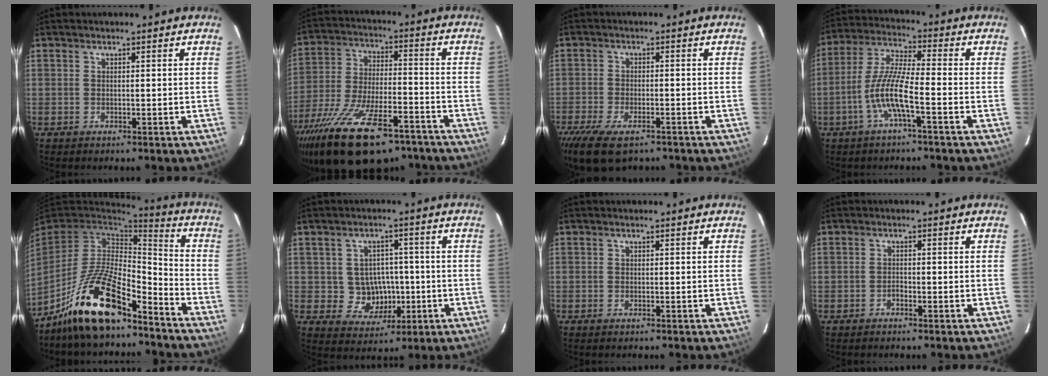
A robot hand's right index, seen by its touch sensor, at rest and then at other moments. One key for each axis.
{"total": 25.9, "fx": -18.1, "fy": 9.8, "fz": 15.7, "tx": -0.309, "ty": -0.047, "tz": -0.282}
{"total": 11.6, "fx": -8.2, "fy": 4.6, "fz": 6.8, "tx": -0.163, "ty": -0.038, "tz": -0.142}
{"total": 9.1, "fx": -3.7, "fy": 0.8, "fz": 8.3, "tx": -0.182, "ty": 0.003, "tz": -0.073}
{"total": 17.9, "fx": -12.6, "fy": 5.8, "fz": 11.2, "tx": -0.234, "ty": -0.002, "tz": -0.232}
{"total": 5.2, "fx": -0.5, "fy": 5.0, "fz": 1.3, "tx": -0.033, "ty": 0.014, "tz": 0.010}
{"total": 0.0}
{"total": 0.8, "fx": -0.7, "fy": 0.3, "fz": 0.2, "tx": -0.003, "ty": 0.004, "tz": -0.015}